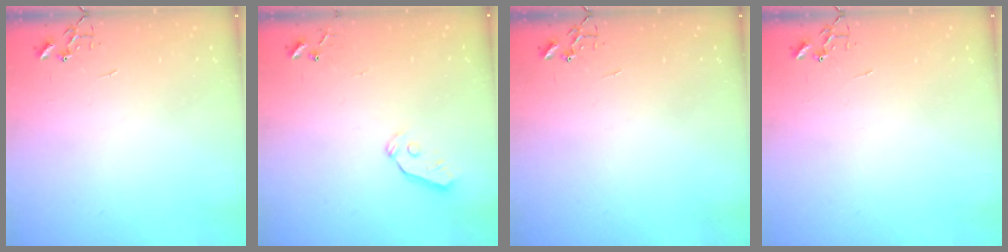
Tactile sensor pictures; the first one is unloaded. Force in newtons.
{"total": 3.0, "press": 3.0, "slide": 0.3}
{"total": 0.0}
{"total": 0.0}